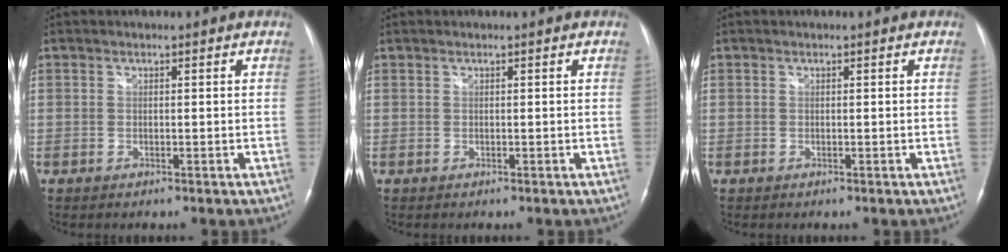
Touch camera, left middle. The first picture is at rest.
{"total": 0.0}
{"total": 0.0}